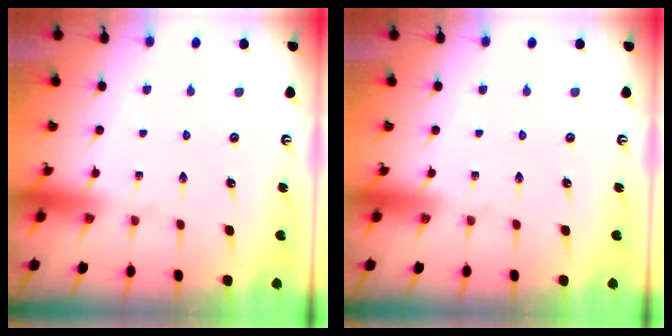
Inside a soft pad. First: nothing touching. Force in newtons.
{"total": 0.0}